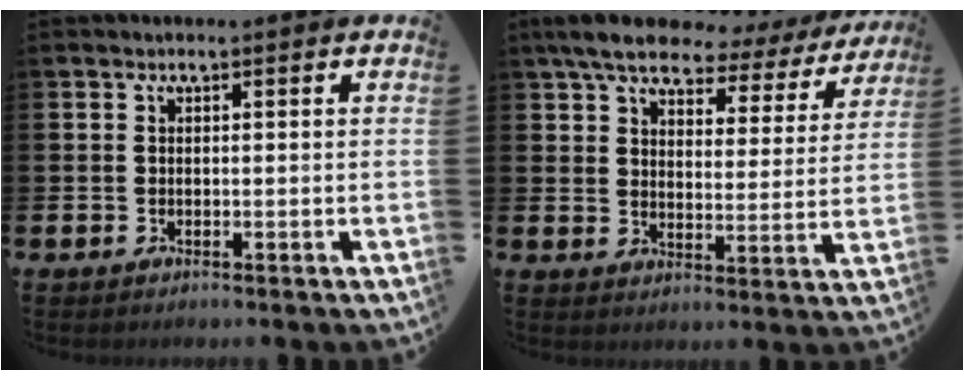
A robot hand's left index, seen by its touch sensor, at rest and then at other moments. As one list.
[{"total": 6.8, "force": [5.8, 2.3, 2.8], "torque": [-0.075, -0.034, 0.094]}]